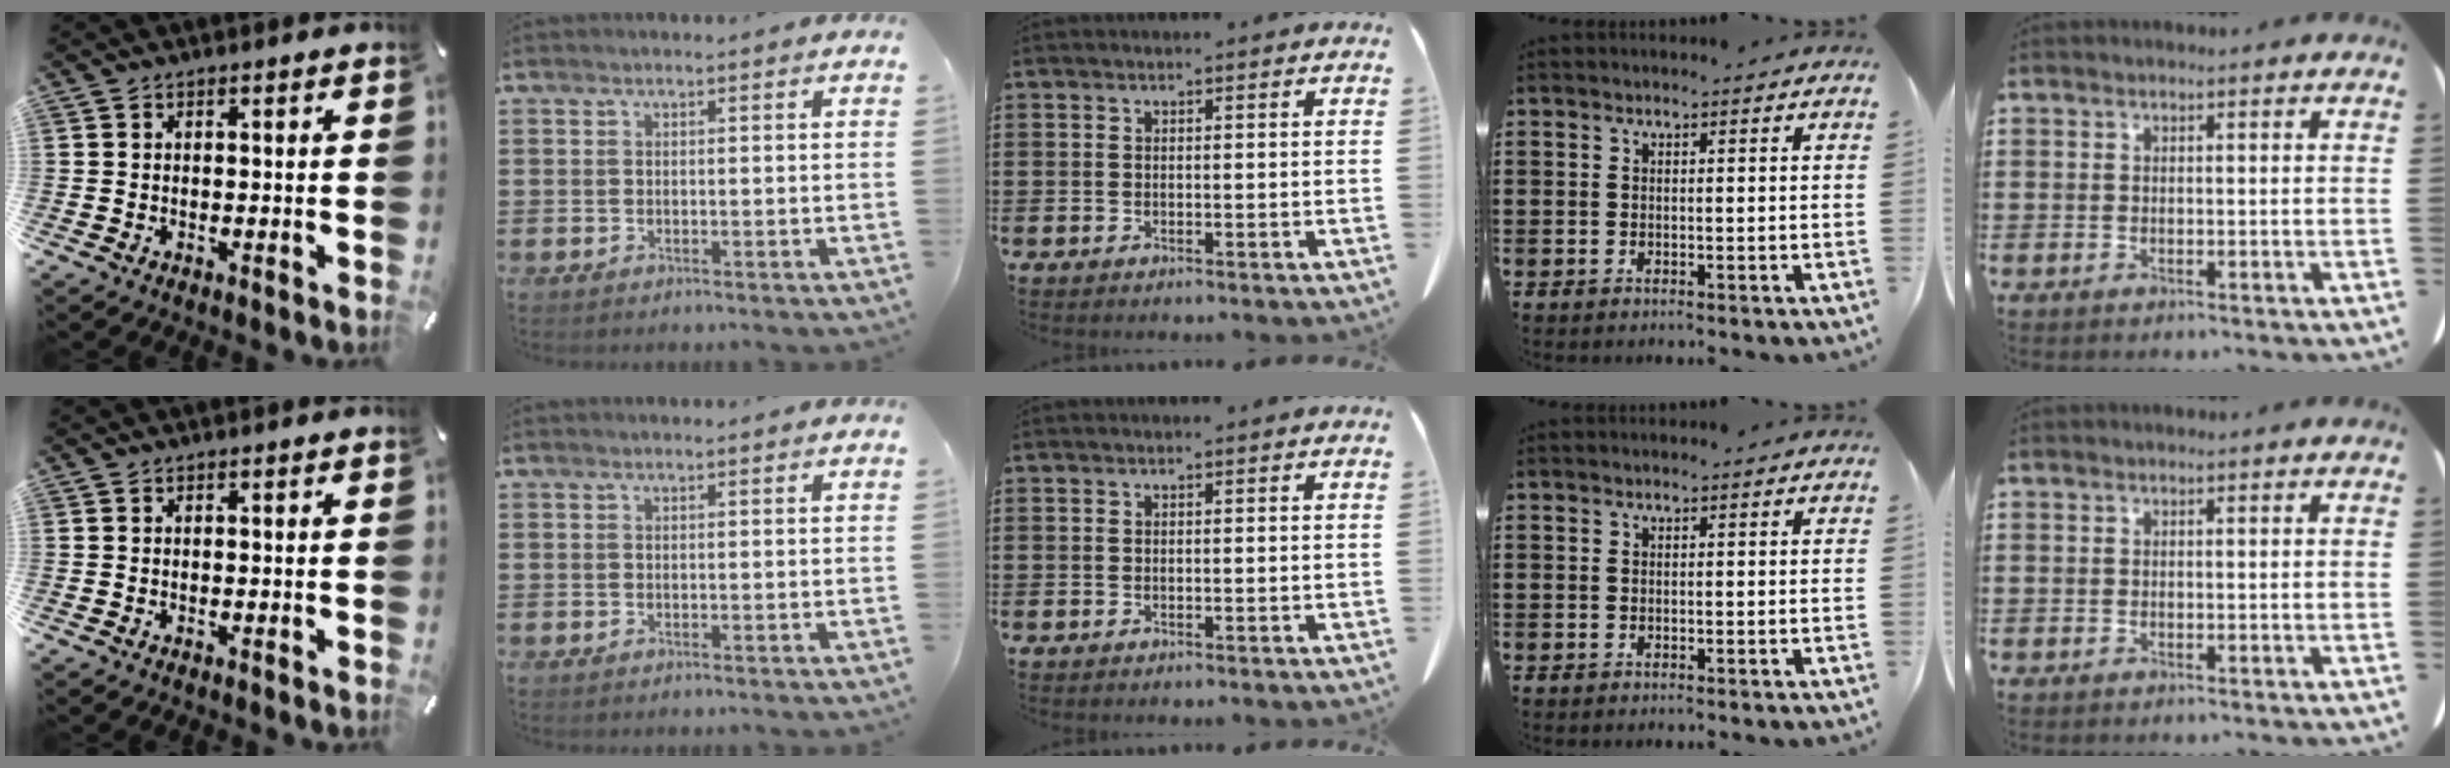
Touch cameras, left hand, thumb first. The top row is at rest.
{}